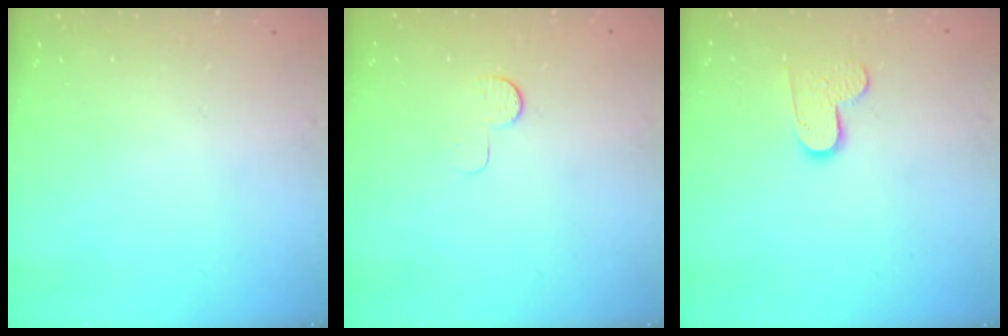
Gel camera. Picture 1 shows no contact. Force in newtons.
{"total": 5.1, "press": 5.1, "slide": 0.5}
{"total": 8.0, "press": 8.0, "slide": 0.6}